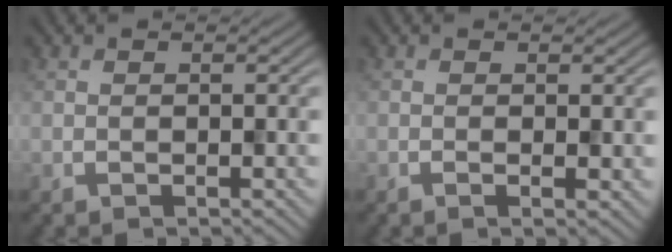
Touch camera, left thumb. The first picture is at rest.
{"total": 0.9, "force": [-0.1, 0.2, 0.9], "torque": [-0.009, 0.000, -0.003]}